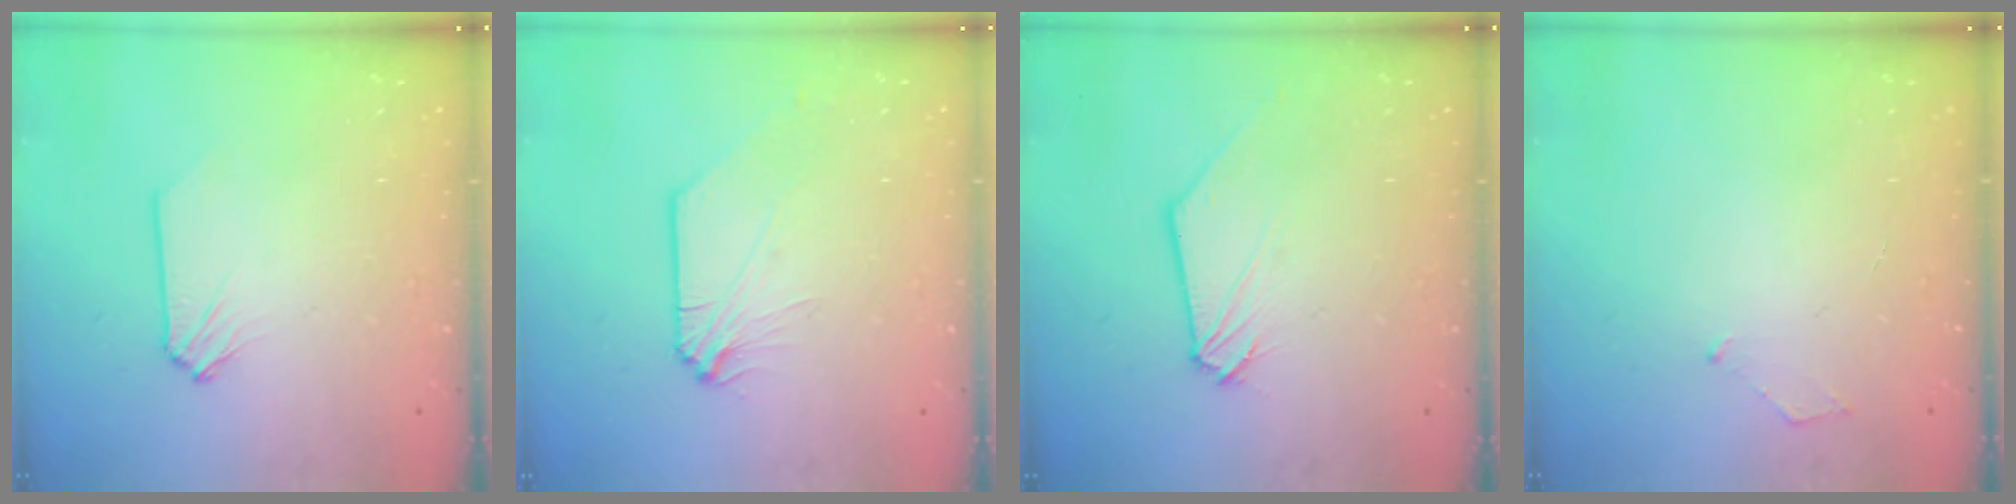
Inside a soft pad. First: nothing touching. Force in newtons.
{"total": 0.7, "press": 0.7, "slide": 0.0}
{"total": 0.9, "press": 0.9, "slide": 0.2}
{"total": 3.5, "press": 3.5, "slide": 0.6}